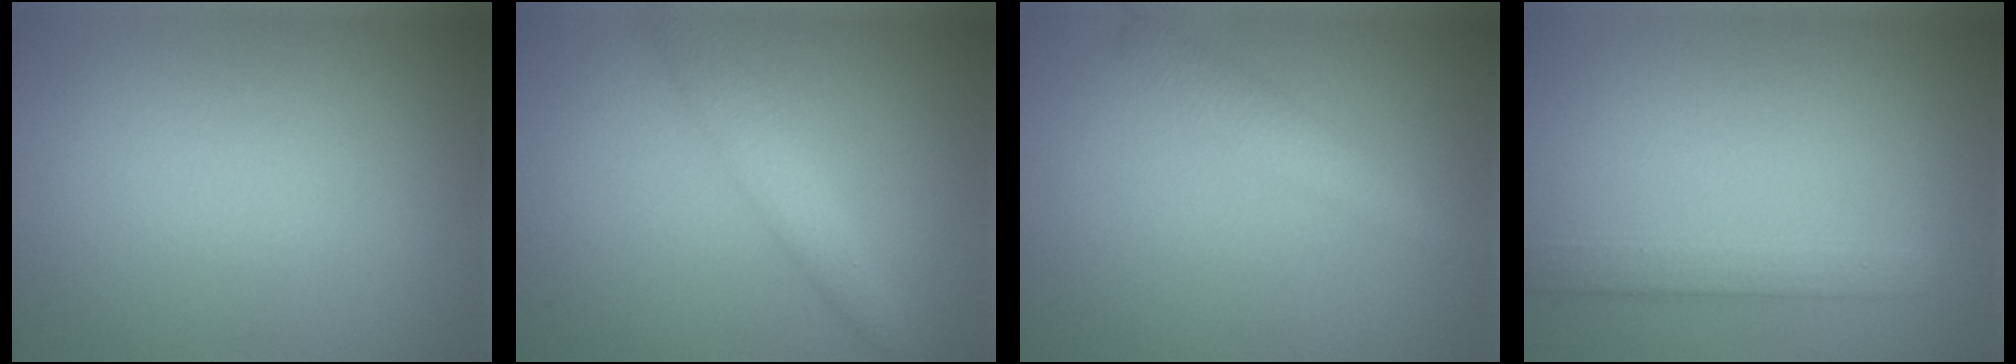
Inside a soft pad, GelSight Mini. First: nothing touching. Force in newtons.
{"total": 2.9, "press": 2.9, "slide": 0.1}
{"total": 2.4, "press": 2.4, "slide": 0.2}
{"total": 2.3, "press": 2.3, "slide": 0.2}